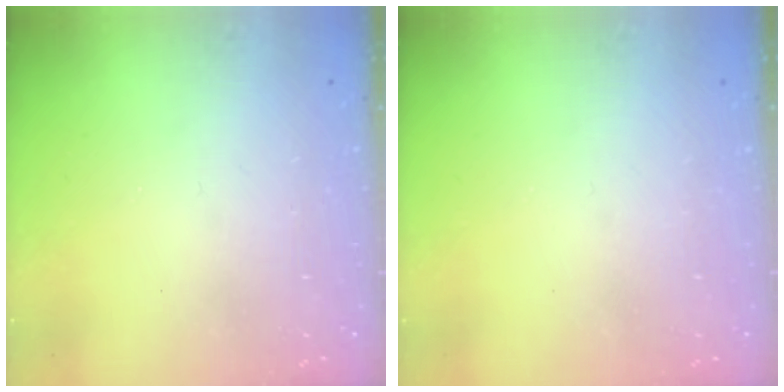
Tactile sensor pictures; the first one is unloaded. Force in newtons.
{"total": 0.0}